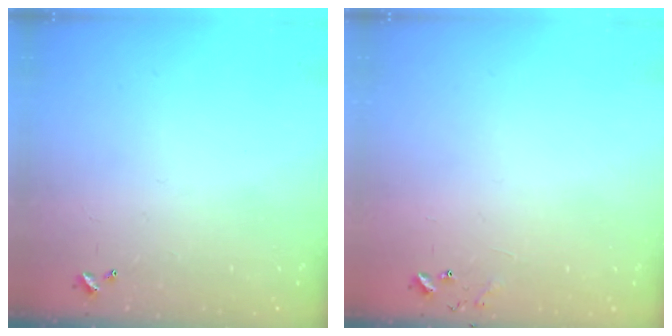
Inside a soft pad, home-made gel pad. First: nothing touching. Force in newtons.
{"total": 7.0, "press": 7.0, "slide": 0.5}